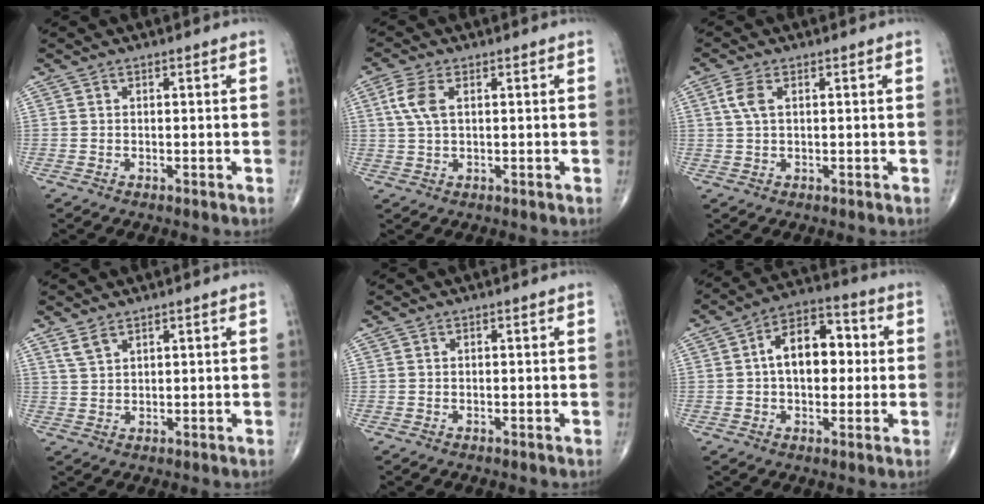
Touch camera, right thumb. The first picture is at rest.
{"total": 5.1, "force": [1.4, 2.5, 4.2], "torque": [-0.109, 0.010, 0.028]}
{"total": 3.5, "force": [1.1, 1.6, 2.9], "torque": [-0.076, 0.011, 0.022]}
{"total": 2.8, "force": [2.1, 1.2, 1.5], "torque": [-0.032, -0.006, 0.050]}
{"total": 0.0}
{"total": 12.0, "force": [1.1, 7.4, 9.4], "torque": [-0.119, 0.028, 0.008]}